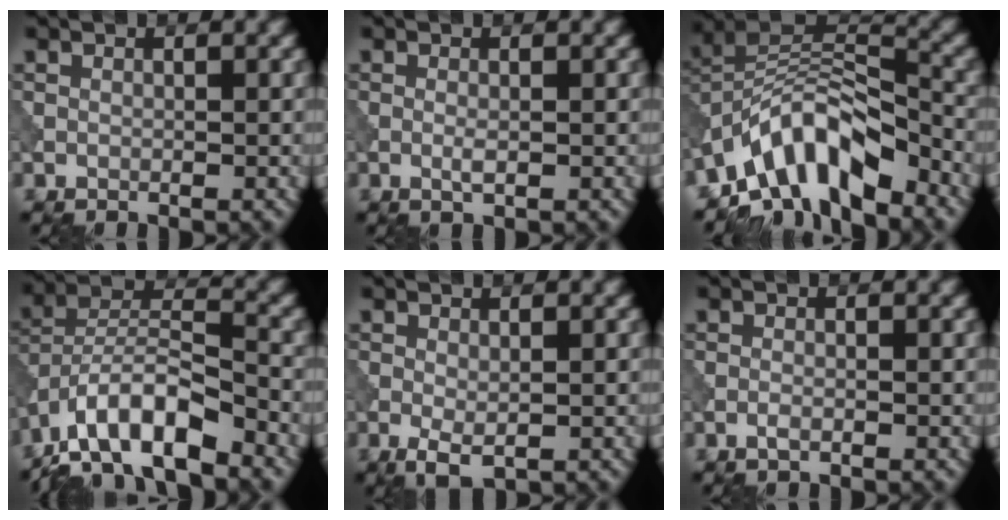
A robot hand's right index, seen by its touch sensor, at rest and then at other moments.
{"total": 0.9, "force": [-0.2, 0.2, 0.9], "torque": [-0.020, -0.003, -0.004]}
{"total": 9.2, "force": [-6.0, 4.1, 5.8], "torque": [-0.080, 0.008, -0.121]}
{"total": 9.3, "force": [-6.6, 3.1, 5.8], "torque": [-0.090, 0.010, -0.135]}
{"total": 1.9, "force": [-0.4, 0.9, 1.6], "torque": [-0.034, -0.008, -0.005]}
{"total": 0.8, "force": [-0.5, 0.2, 0.6], "torque": [-0.015, 0.000, -0.013]}